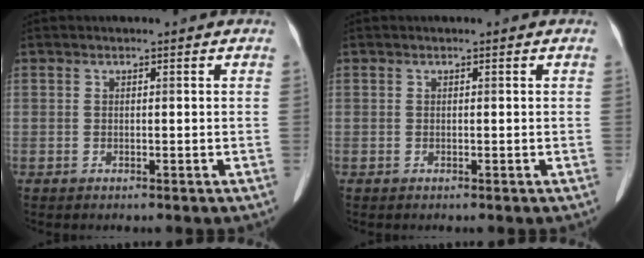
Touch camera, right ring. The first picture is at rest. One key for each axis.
{"total": 0.0}